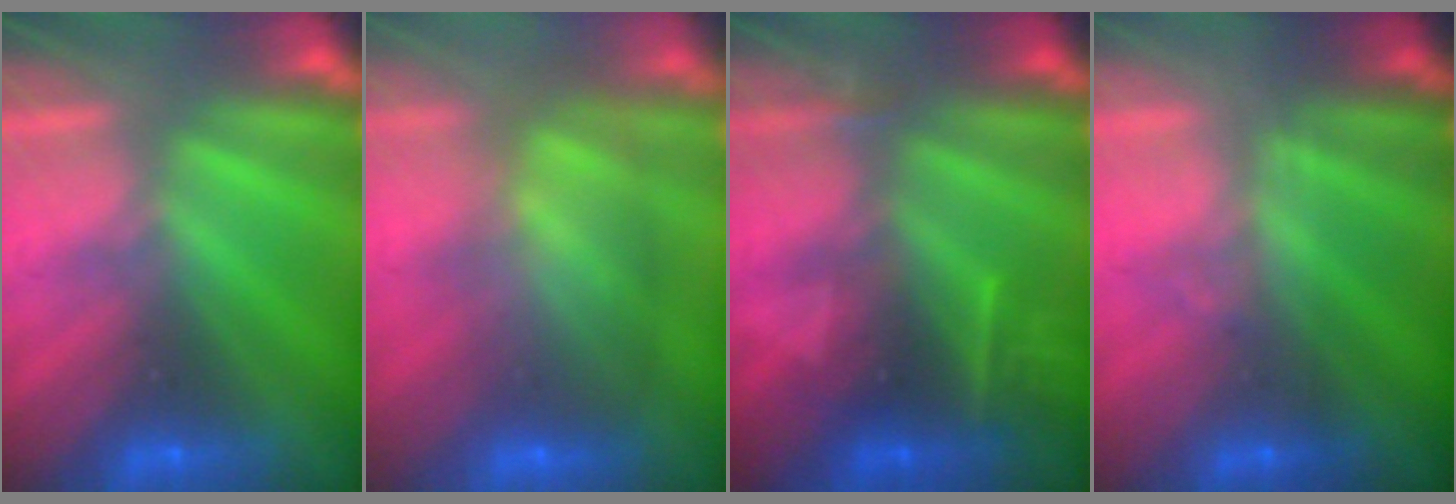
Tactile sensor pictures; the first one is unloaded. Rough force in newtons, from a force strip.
{"total": 6.6}
{"total": 2.4}
{"total": 1.8}